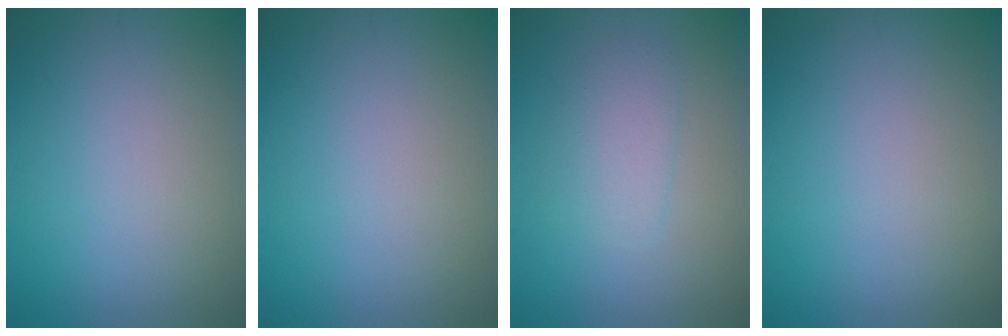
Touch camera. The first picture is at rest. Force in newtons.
{"total": 0.0}
{"total": 2.4, "press": 2.4, "slide": 0.1}
{"total": 0.0}